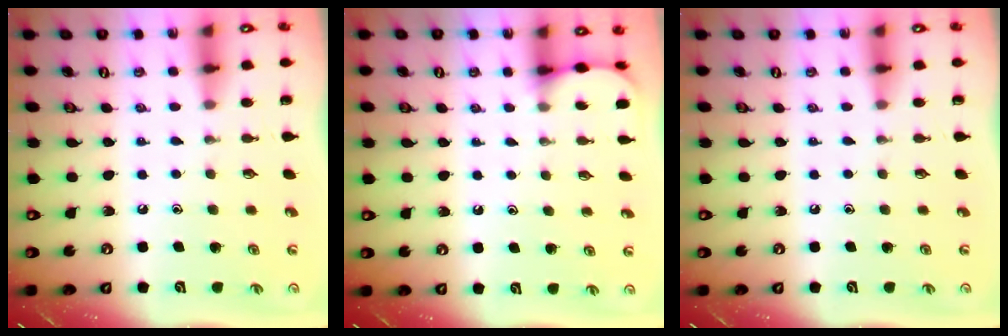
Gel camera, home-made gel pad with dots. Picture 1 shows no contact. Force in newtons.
{"total": 4.1, "press": 4.1, "slide": 0.5}
{"total": 0.0}